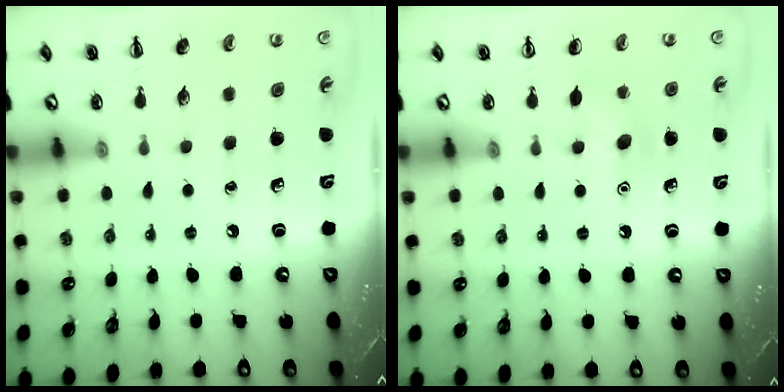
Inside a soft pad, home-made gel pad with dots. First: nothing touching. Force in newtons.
{"total": 5.6, "press": 5.4, "slide": 1.7}